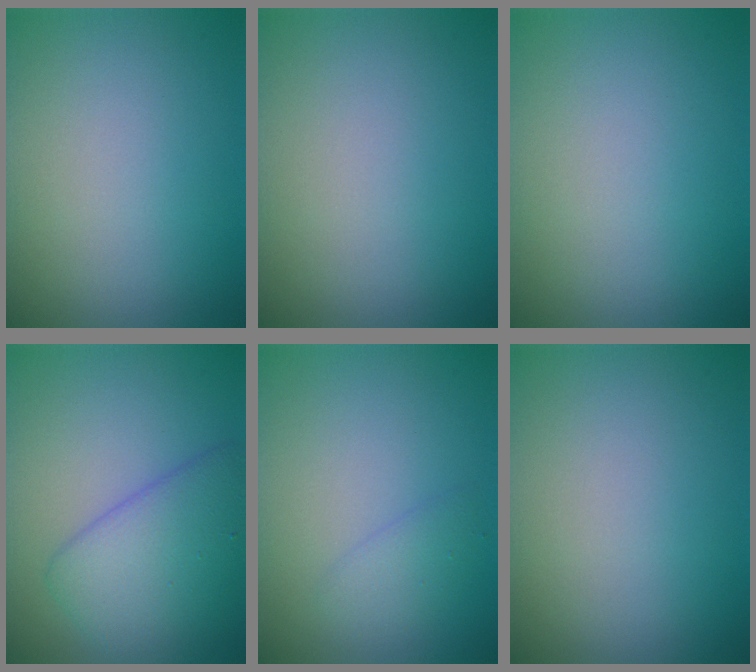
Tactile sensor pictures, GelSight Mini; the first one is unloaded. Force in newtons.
{"total": 0.0}
{"total": 0.0}
{"total": 5.3, "press": 5.3, "slide": 0.1}
{"total": 1.3, "press": 1.3, "slide": 0.1}
{"total": 0.0}